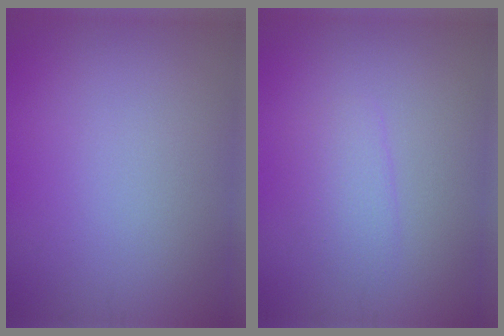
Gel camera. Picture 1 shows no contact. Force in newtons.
{"total": 1.8, "press": 1.8, "slide": 0.2}